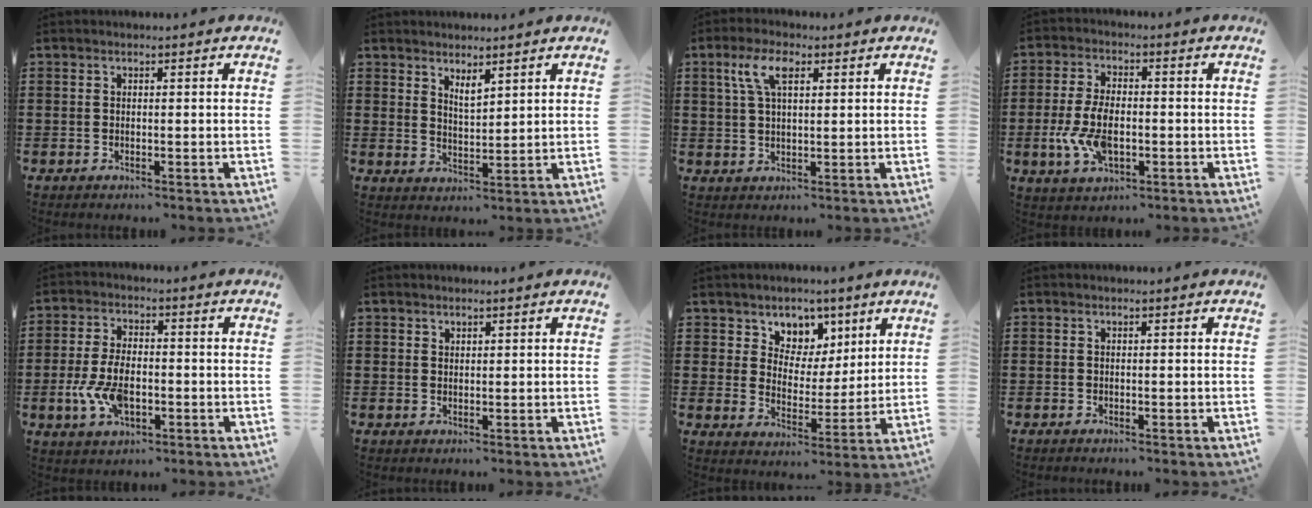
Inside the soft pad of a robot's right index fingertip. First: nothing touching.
{"total": 2.8, "force": [2.4, 0.8, 1.1], "torque": [-0.027, 0.001, 0.045]}
{"total": 5.6, "force": [2.6, 2.1, 4.5], "torque": [-0.100, 0.011, 0.043]}
{"total": 7.5, "force": [-1.6, 3.8, 6.2], "torque": [-0.140, 0.000, -0.034]}
{"total": 7.3, "force": [-1.9, 3.7, 5.9], "torque": [-0.135, -0.001, -0.038]}
{"total": 0.8, "force": [0.7, 0.4, 0.0], "torque": [-0.002, 0.001, 0.015]}
{"total": 6.3, "force": [4.2, 4.8, -0.2], "torque": [-0.034, -0.026, 0.072]}
{"total": 0.0}